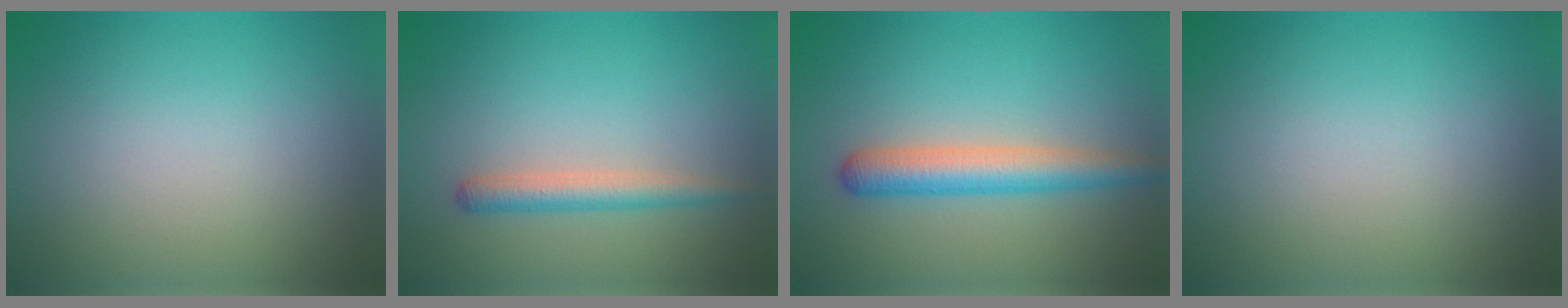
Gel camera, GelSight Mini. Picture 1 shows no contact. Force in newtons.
{"total": 2.2, "press": 2.2, "slide": 0.1}
{"total": 3.8, "press": 3.8, "slide": 0.2}
{"total": 0.0}